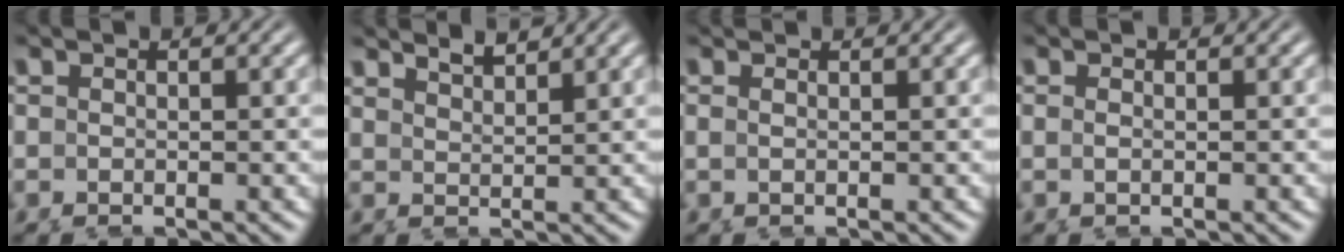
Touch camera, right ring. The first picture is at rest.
{"total": 2.5, "force": [2.0, -1.3, -0.5], "torque": [0.016, -0.007, 0.043]}
{"total": 0.7, "force": [0.2, -0.5, 0.4], "torque": [-0.013, -0.004, 0.007]}
{"total": 0.7, "force": [0.0, -0.6, 0.5], "torque": [-0.013, -0.003, 0.004]}